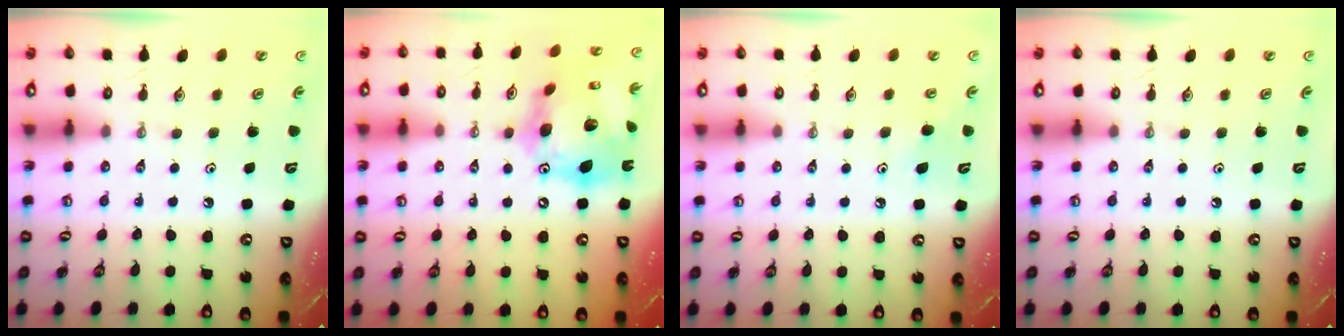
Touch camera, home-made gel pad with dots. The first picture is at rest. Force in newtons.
{"total": 22.0, "press": 21.8, "slide": 2.5}
{"total": 6.4, "press": 6.3, "slide": 1.0}
{"total": 0.0}